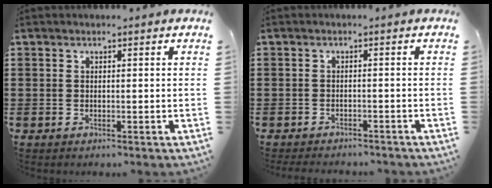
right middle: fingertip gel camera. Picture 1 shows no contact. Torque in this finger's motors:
{"motor_torque": [0.28, -0.28, -0.03, 0.02]}